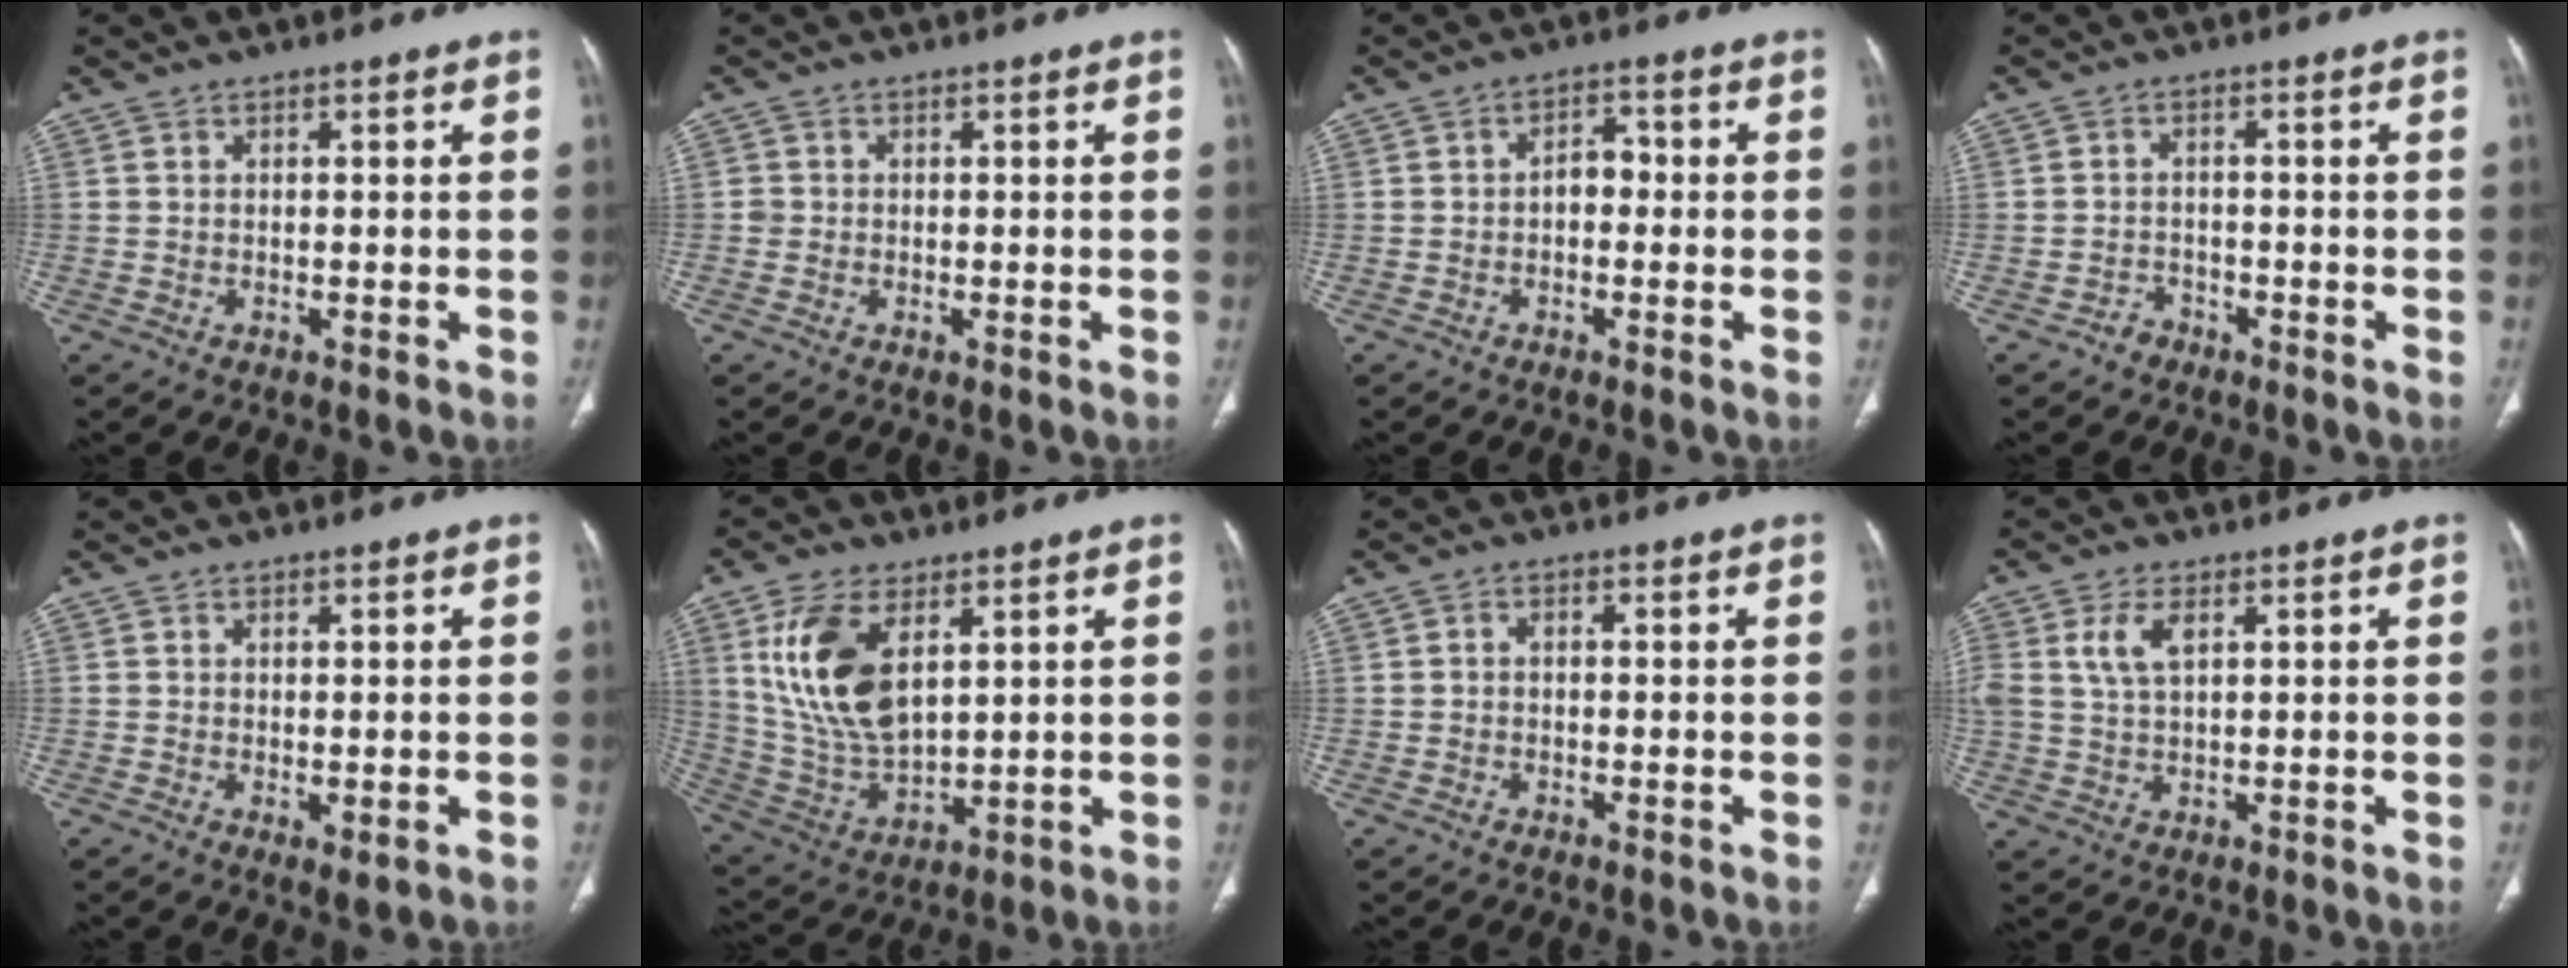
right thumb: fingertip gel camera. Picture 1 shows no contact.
{"total": 1.2, "force": [-0.2, 1.2, 0.2], "torque": [0.004, 0.005, -0.003]}
{"total": 3.5, "force": [-0.5, 2.4, 2.5], "torque": [-0.023, 0.017, -0.016]}
{"total": 2.2, "force": [-1.5, 1.5, 0.2], "torque": [-0.003, 0.012, -0.027]}
{"total": 2.0, "force": [-0.3, 0.9, 1.7], "torque": [-0.029, -0.008, 0.002]}
{"total": 15.9, "force": [5.6, 8.4, 12.3], "torque": [-0.241, -0.022, 0.123]}
{"total": 1.1, "force": [-0.2, 0.9, 0.7], "torque": [-0.008, 0.004, -0.005]}
{"total": 5.7, "force": [2.0, 3.1, 4.4], "torque": [-0.095, 0.000, 0.044]}